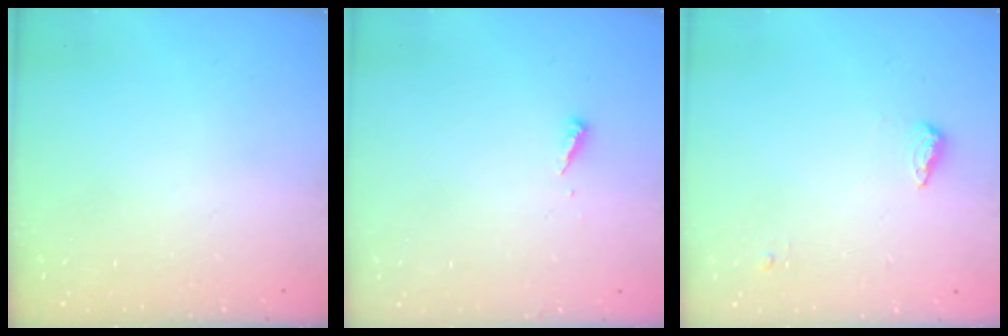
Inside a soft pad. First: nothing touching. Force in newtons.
{"total": 3.5, "press": 3.5, "slide": 0.2}
{"total": 5.0, "press": 4.9, "slide": 1.1}